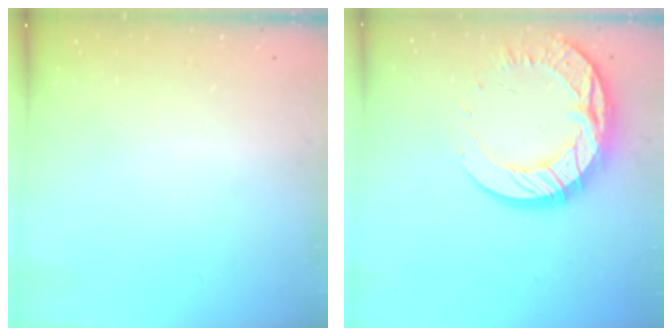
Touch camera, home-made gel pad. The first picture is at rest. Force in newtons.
{"total": 17.9, "press": 17.8, "slide": 1.6}